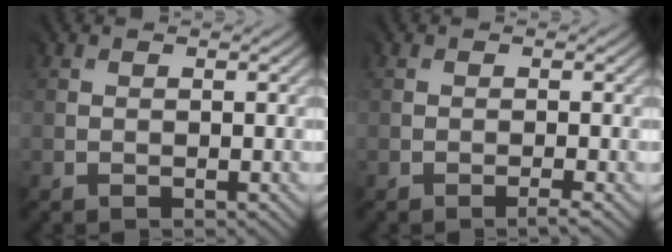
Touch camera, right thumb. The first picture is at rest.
{"total": 1.3, "force": [-1.0, -0.6, 0.5], "torque": [-0.009, 0.002, -0.020]}